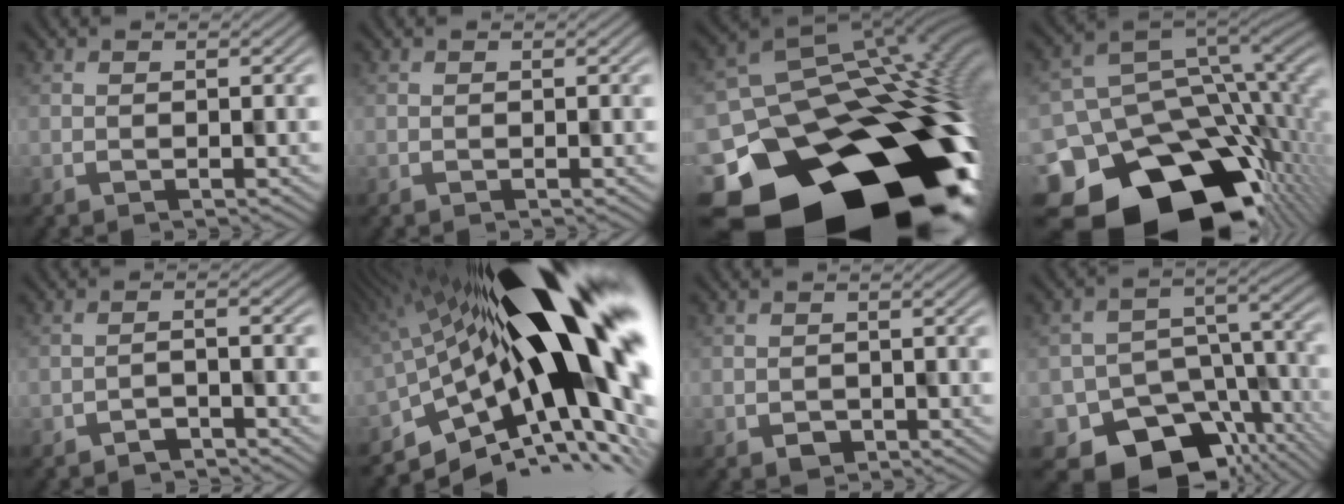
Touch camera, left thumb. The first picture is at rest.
{"total": 0.0}
{"total": 23.2, "force": [-11.6, 16.4, 11.5], "torque": [-0.170, -0.081, -0.153]}
{"total": 18.2, "force": [-8.5, 12.7, 9.9], "torque": [-0.212, -0.037, -0.118]}
{"total": 1.9, "force": [-1.8, 0.3, 0.6], "torque": [-0.011, 0.004, -0.031]}
{"total": 19.5, "force": [0.2, 7.5, 18.0], "torque": [-0.284, -0.018, -0.011]}
{"total": 1.3, "force": [-0.6, 1.2, 0.2], "torque": [0.001, -0.004, -0.007]}
{"total": 12.7, "force": [-7.0, 8.5, 6.2], "torque": [-0.099, -0.055, -0.080]}